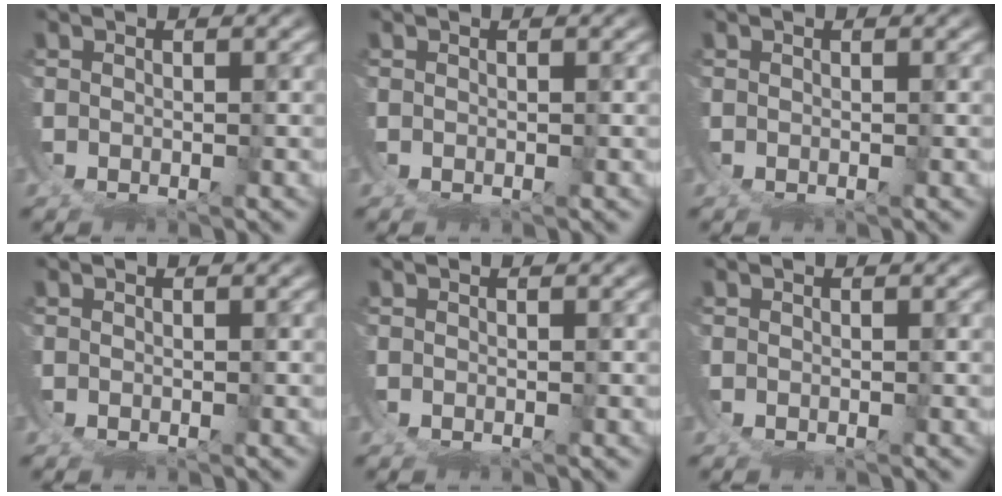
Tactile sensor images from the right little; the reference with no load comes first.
{"total": 0.0}
{"total": 0.0}
{"total": 0.0}
{"total": 0.0}
{"total": 0.0}